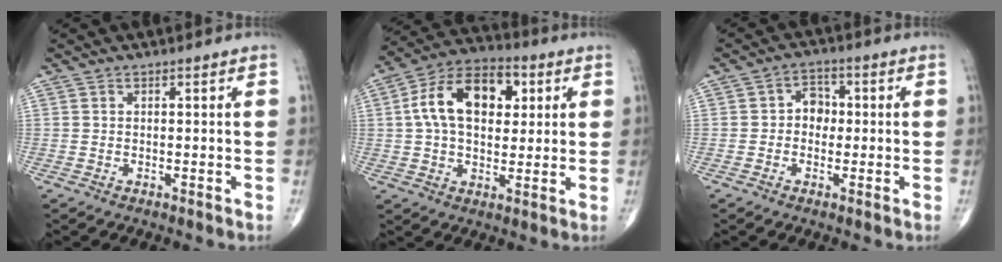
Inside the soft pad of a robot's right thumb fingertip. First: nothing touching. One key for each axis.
{"total": 15.7, "fx": 3.4, "fy": 9.8, "fz": 11.8, "tx": -0.182, "ty": 0.016, "tz": 0.050}
{"total": 4.3, "fx": -0.1, "fy": 3.5, "fz": 2.5, "tx": -0.012, "ty": 0.015, "tz": -0.012}